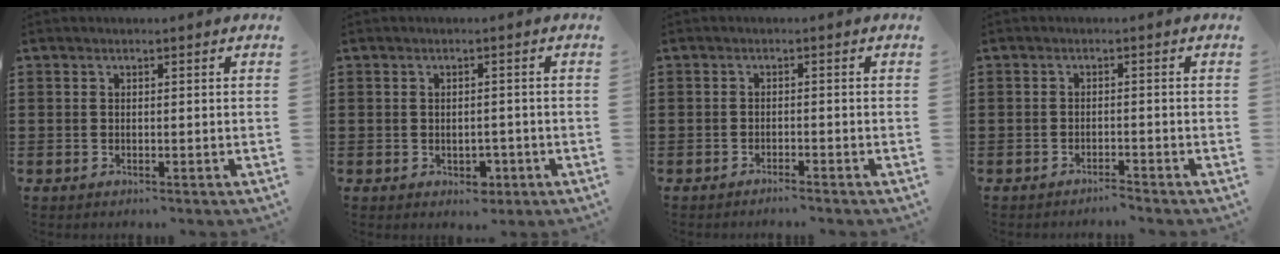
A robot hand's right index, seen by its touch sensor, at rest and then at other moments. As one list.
[{"total": 2.2, "force": [-0.7, 1.5, 1.4], "torque": [-0.029, 0.002, -0.016]}, {"total": 1.3, "force": [-1.2, -0.1, 0.1], "torque": [-0.006, 0.002, -0.025]}, {"total": 1.4, "force": [-1.4, -0.1, 0.2], "torque": [-0.008, 0.001, -0.029]}]